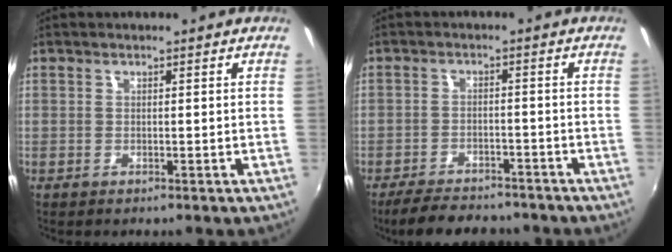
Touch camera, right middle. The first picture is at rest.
{"total": 10.8, "force": [-9.1, 3.6, 4.5], "torque": [-0.104, -0.009, -0.134]}